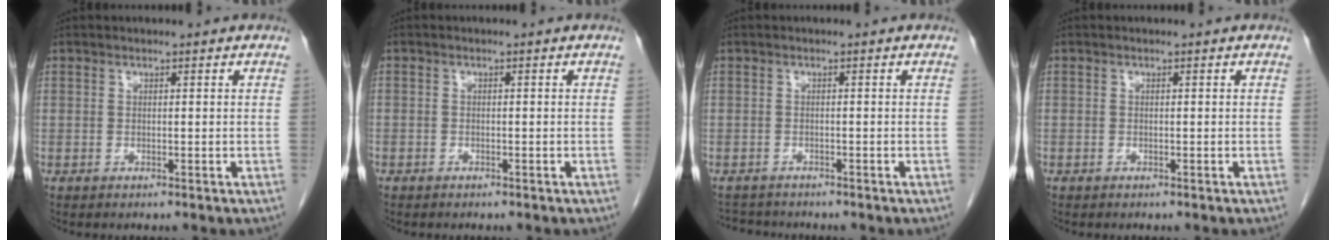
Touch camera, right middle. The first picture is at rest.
{"total": 0.8, "force": [-0.6, 0.5, 0.1], "torque": [-0.008, 0.003, -0.010]}
{"total": 3.1, "force": [-3.1, 0.7, -0.1], "torque": [0.003, -0.009, -0.048]}
{"total": 0.0}